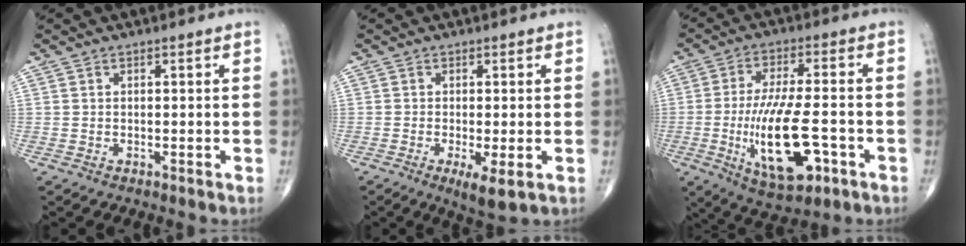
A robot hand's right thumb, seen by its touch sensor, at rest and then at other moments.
{"total": 4.7, "force": [-1.5, 1.1, 4.4], "torque": [-0.078, -0.015, -0.025]}
{"total": 16.2, "force": [-4.5, 6.0, 14.4], "torque": [-0.260, 0.008, -0.064]}